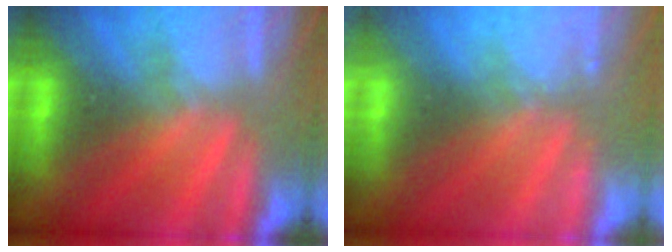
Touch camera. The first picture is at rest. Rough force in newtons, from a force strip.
{"total": 2.6}